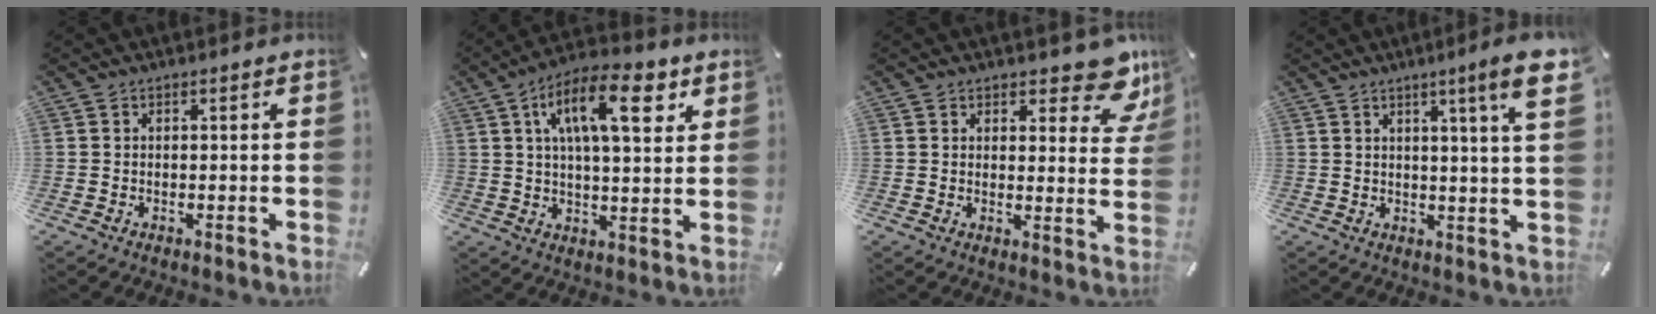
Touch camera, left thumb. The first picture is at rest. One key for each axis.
{"total": 15.8, "fx": 6.5, "fy": 6.4, "fz": 12.9, "tx": -0.207, "ty": -0.006, "tz": 0.104}
{"total": 9.5, "fx": 7.1, "fy": 4.1, "fz": 4.8, "tx": -0.033, "ty": -0.056, "tz": 0.119}
{"total": 9.8, "fx": 4.6, "fy": -0.1, "fz": 8.6, "tx": -0.135, "ty": -0.018, "tz": 0.068}